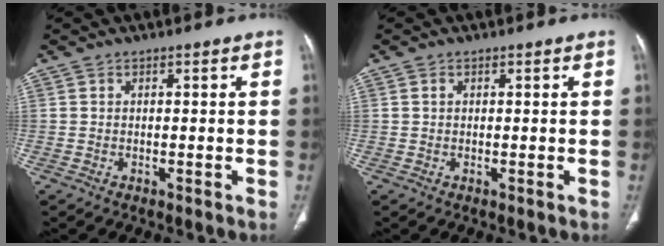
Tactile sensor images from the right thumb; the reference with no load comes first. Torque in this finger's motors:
{"motor_torque": [-0.42, 0.25, -0.37, -0.04, 0.05]}